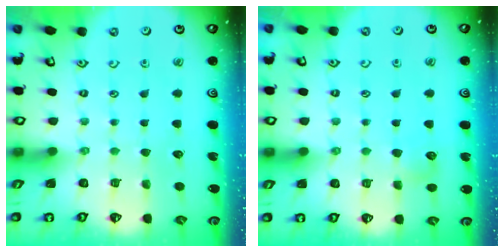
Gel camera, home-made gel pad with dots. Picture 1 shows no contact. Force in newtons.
{"total": 6.0, "press": 5.9, "slide": 0.5}